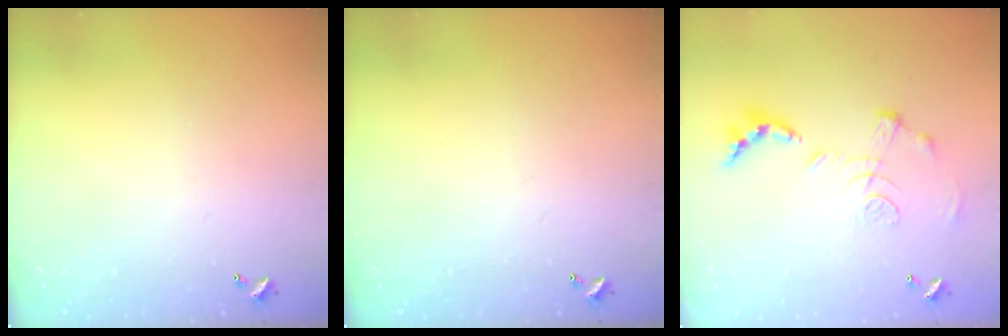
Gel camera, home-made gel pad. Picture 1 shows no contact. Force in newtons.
{"total": 0.0}
{"total": 1.2, "press": 0.4, "slide": 1.1}